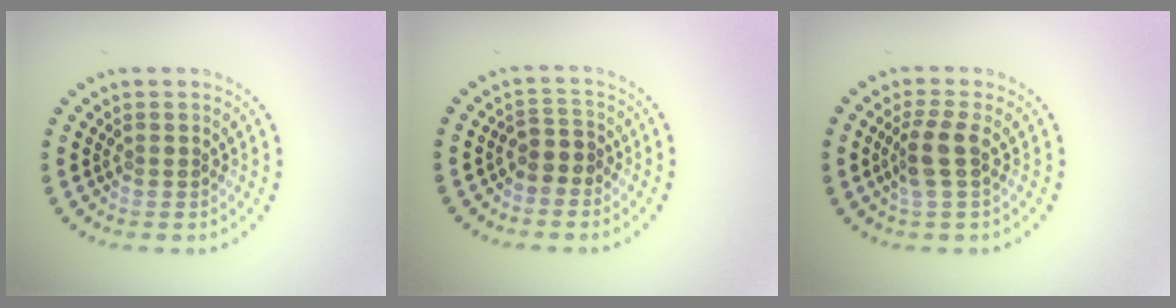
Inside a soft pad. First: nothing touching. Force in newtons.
{"total": 1.9, "press": 1.5, "slide": 1.3}
{"total": 2.5, "press": 2.0, "slide": 1.5}